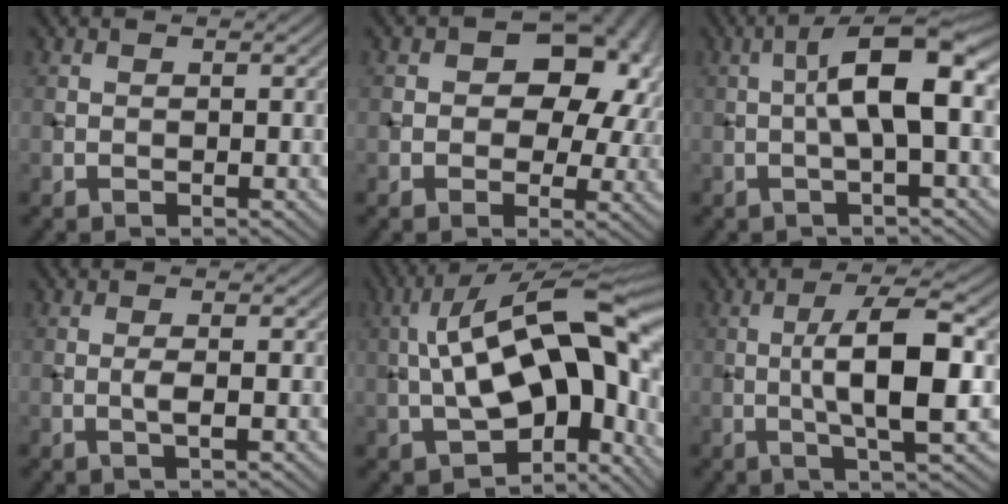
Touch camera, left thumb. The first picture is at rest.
{"total": 13.9, "force": [3.0, 9.8, 9.4], "torque": [-0.106, 0.024, 0.028]}
{"total": 7.6, "force": [0.1, 1.6, 7.4], "torque": [-0.122, 0.022, -0.006]}
{"total": 1.5, "force": [-0.3, 0.0, 1.5], "torque": [-0.033, 0.002, -0.008]}
{"total": 18.1, "force": [-0.4, 8.0, 16.2], "torque": [-0.271, 0.018, -0.011]}
{"total": 9.0, "force": [-0.4, 2.1, 8.7], "torque": [-0.143, 0.012, -0.012]}